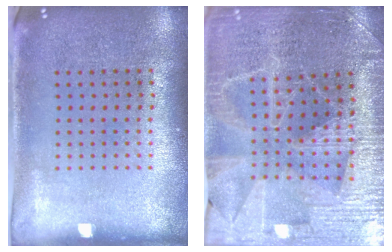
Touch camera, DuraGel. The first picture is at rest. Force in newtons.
{"total": 3.6, "press": 3.5, "slide": 0.7}